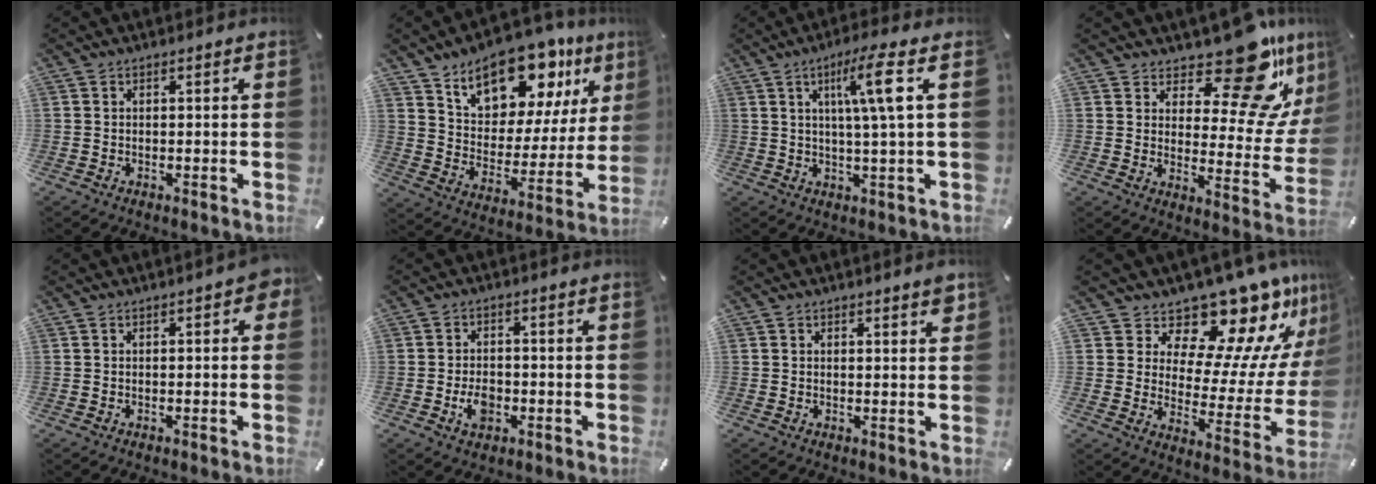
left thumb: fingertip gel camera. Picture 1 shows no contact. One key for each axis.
{"total": 17.7, "fx": 12.9, "fy": 9.5, "fz": 7.6, "tx": -0.116, "ty": -0.094, "tz": 0.227}
{"total": 10.3, "fx": 3.2, "fy": 0.5, "fz": 9.8, "tx": -0.176, "ty": -0.001, "tz": 0.044}
{"total": 16.9, "fx": 13.2, "fy": 5.8, "fz": 8.7, "tx": -0.111, "ty": -0.123, "tz": 0.218}
{"total": 3.1, "fx": 0.4, "fy": 1.0, "fz": 2.9, "tx": -0.038, "ty": 0.000, "tz": 0.004}
{"total": 5.1, "fx": -1.5, "fy": 3.5, "fz": 3.4, "tx": -0.071, "ty": 0.005, "tz": -0.027}
{"total": 1.9, "fx": 1.4, "fy": 0.4, "fz": 1.1, "tx": -0.015, "ty": -0.004, "tz": 0.024}
{"total": 16.0, "fx": 14.1, "fy": 5.6, "fz": 5.0, "tx": -0.070, "ty": -0.142, "tz": 0.232}